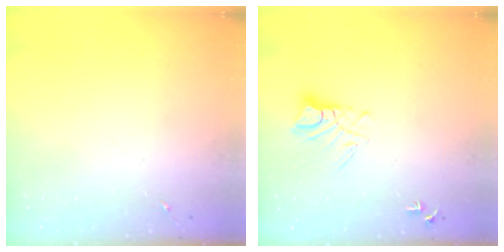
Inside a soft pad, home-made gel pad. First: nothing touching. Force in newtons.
{"total": 7.6, "press": 7.5, "slide": 0.7}